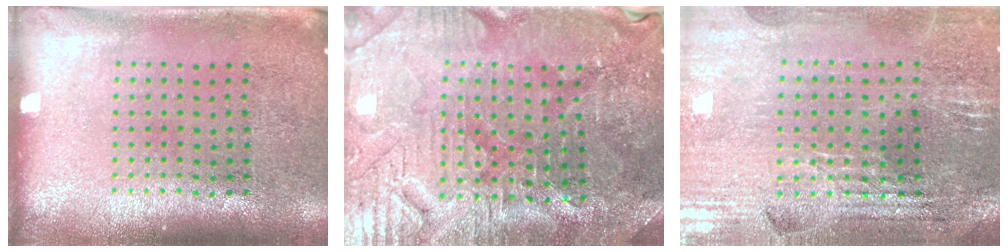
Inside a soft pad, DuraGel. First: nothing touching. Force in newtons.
{"total": 3.5, "press": 3.5, "slide": 0.5}
{"total": 2.8, "press": 2.7, "slide": 0.5}